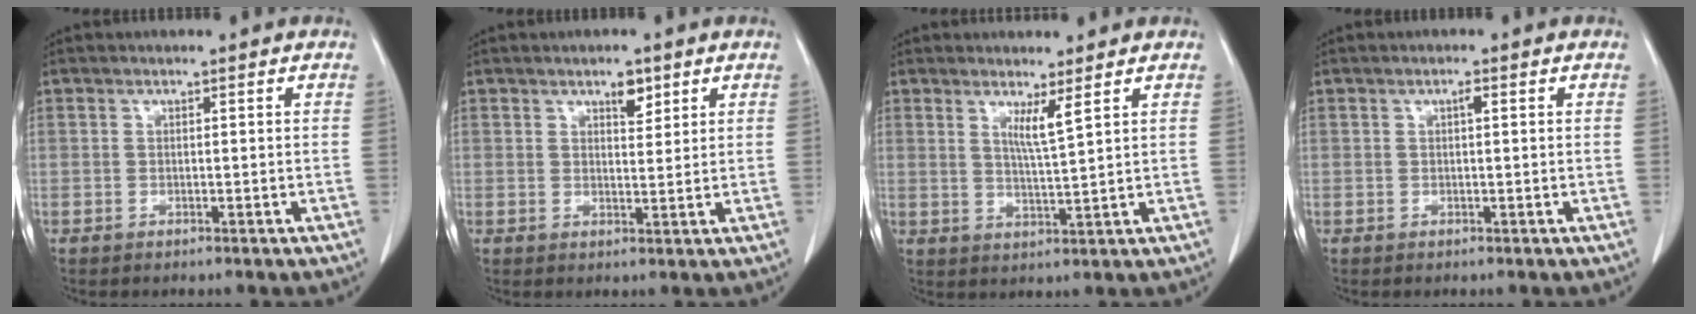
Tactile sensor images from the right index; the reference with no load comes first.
{"total": 2.8, "force": [1.7, 1.2, 1.8], "torque": [-0.026, -0.003, 0.027]}
{"total": 3.4, "force": [1.8, -0.6, 2.9], "torque": [-0.053, -0.014, 0.035]}
{"total": 0.9, "force": [0.2, 0.2, 0.9], "torque": [-0.013, 0.003, 0.001]}